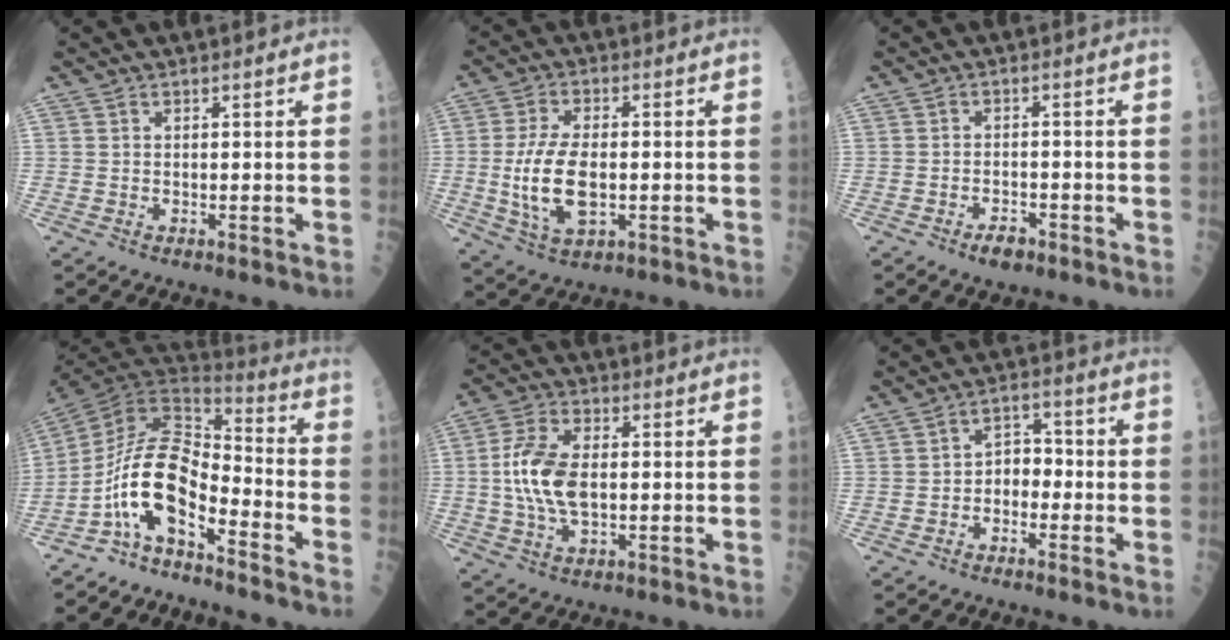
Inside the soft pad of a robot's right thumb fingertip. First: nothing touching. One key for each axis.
{"total": 11.4, "fx": -1.3, "fy": 5.6, "fz": 9.9, "tx": -0.193, "ty": -0.002, "tz": -0.020}
{"total": 3.1, "fx": -2.0, "fy": 1.5, "fz": 1.9, "tx": -0.023, "ty": 0.012, "tz": -0.032}
{"total": 13.7, "fx": -6.8, "fy": 5.4, "fz": 10.6, "tx": -0.182, "ty": 0.087, "tz": -0.133}
{"total": 10.9, "fx": -0.1, "fy": 5.8, "fz": 9.3, "tx": -0.186, "ty": 0.008, "tz": -0.004}
{"total": 4.8, "fx": -1.7, "fy": 3.5, "fz": 2.8, "tx": -0.018, "ty": 0.029, "tz": -0.042}